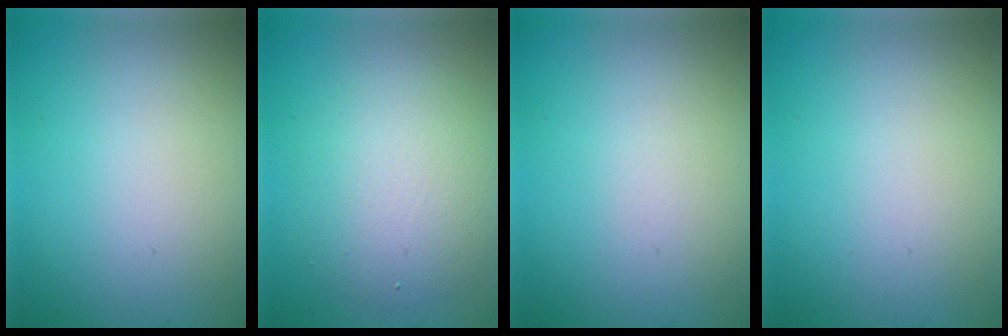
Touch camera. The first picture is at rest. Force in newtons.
{"total": 5.0, "press": 5.0, "slide": 0.3}
{"total": 0.0}
{"total": 0.0}